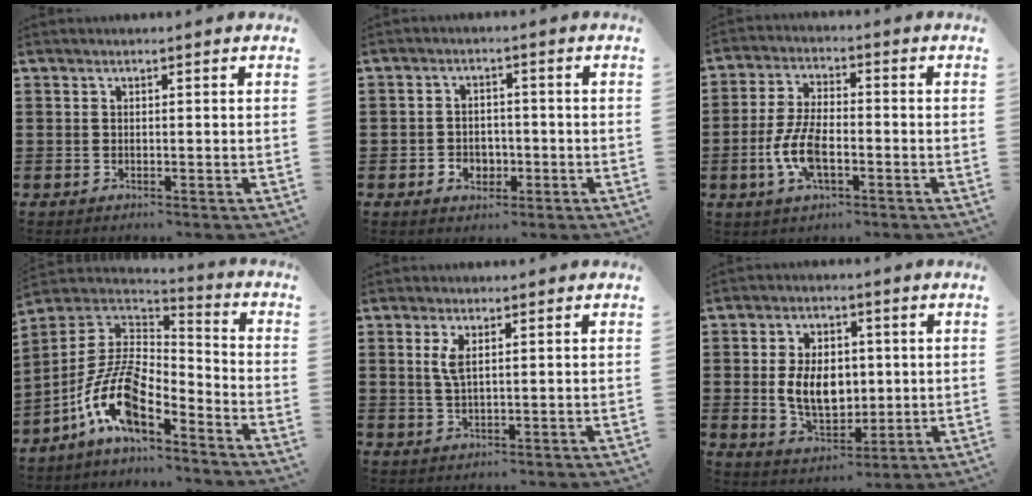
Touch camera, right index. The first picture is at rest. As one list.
[{"total": 2.9, "force": [-1.2, 2.4, 1.1], "torque": [-0.027, 0.004, -0.027]}, {"total": 8.0, "force": [-2.3, 3.6, 6.8], "torque": [-0.164, -0.006, -0.049]}, {"total": 12.7, "force": [-7.0, 5.3, 9.2], "torque": [-0.208, 0.006, -0.143]}, {"total": 2.7, "force": [1.0, 0.8, 2.4], "torque": [-0.051, 0.004, 0.015]}, {"total": 8.2, "force": [0.4, 5.6, 6.0], "torque": [-0.111, 0.003, 0.001]}]